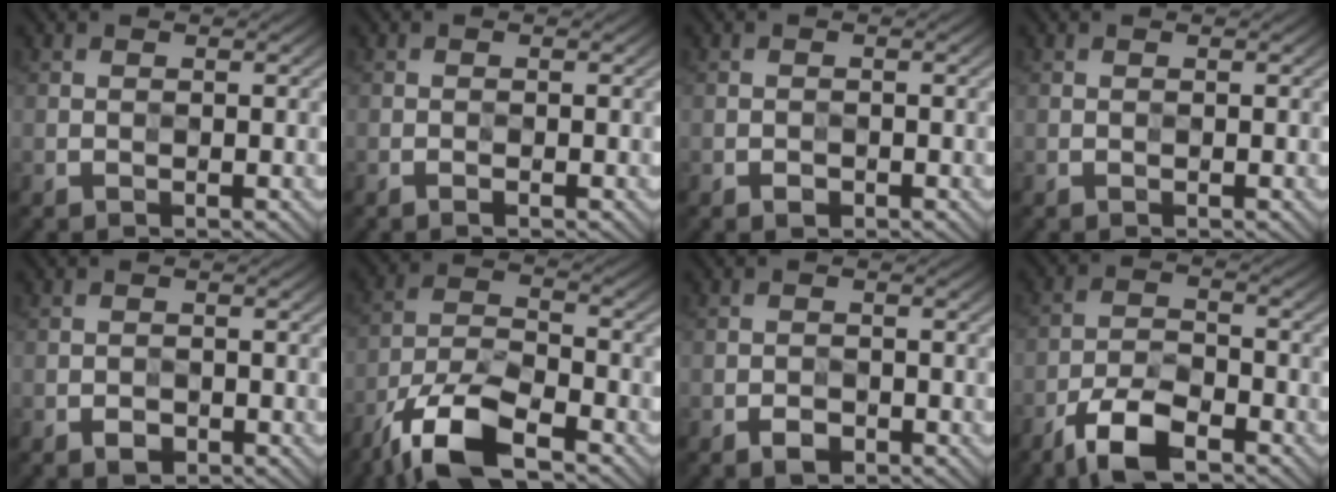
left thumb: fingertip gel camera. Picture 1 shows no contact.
{"total": 0.5, "force": [-0.4, 0.0, 0.4], "torque": [-0.007, 0.000, -0.008]}
{"total": 0.8, "force": [-0.5, 0.5, 0.4], "torque": [-0.003, -0.001, -0.010]}
{"total": 0.0}
{"total": 1.4, "force": [-0.8, 0.8, 0.7], "torque": [-0.010, -0.002, -0.017]}
{"total": 12.0, "force": [-8.1, 4.1, 7.8], "torque": [-0.157, -0.007, -0.171]}
{"total": 1.8, "force": [-1.1, 1.0, 1.0], "torque": [-0.014, -0.001, -0.023]}
{"total": 7.7, "force": [-5.2, 2.7, 5.0], "torque": [-0.096, 0.000, -0.107]}